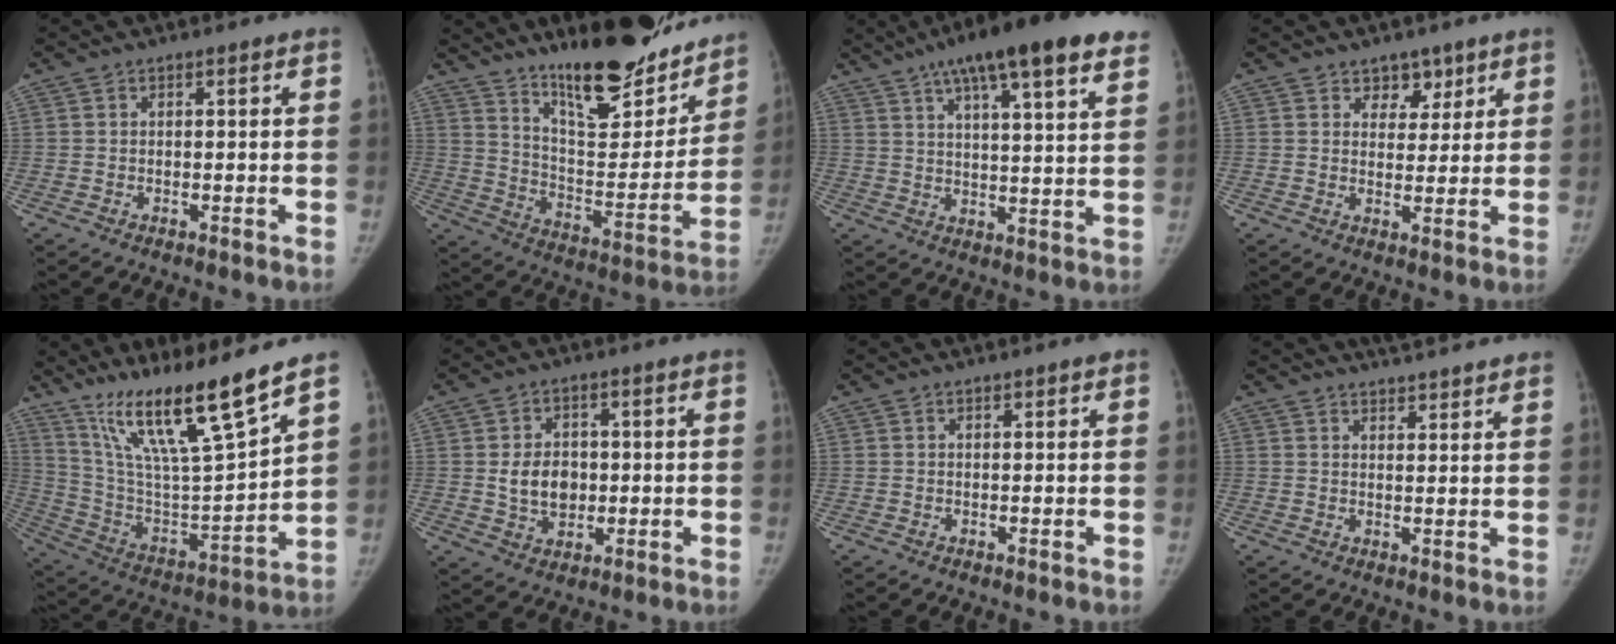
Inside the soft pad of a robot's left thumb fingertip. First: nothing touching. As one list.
[{"total": 23.5, "force": [18.2, 7.0, 13.2], "torque": [-0.150, -0.109, 0.282]}, {"total": 22.2, "force": [14.3, 4.6, 16.3], "torque": [-0.240, -0.010, 0.204]}, {"total": 4.6, "force": [3.1, 3.2, 1.3], "torque": [0.014, -0.019, 0.048]}, {"total": 21.3, "force": [15.0, 1.9, 15.0], "torque": [-0.239, -0.067, 0.279]}, {"total": 7.6, "force": [0.1, 5.8, 4.9], "torque": [-0.059, -0.001, 0.009]}, {"total": 0.9, "force": [0.6, 0.1, 0.7], "torque": [-0.009, 0.003, 0.009]}, {"total": 8.8, "force": [7.9, 1.3, 3.6], "torque": [-0.039, -0.012, 0.104]}]